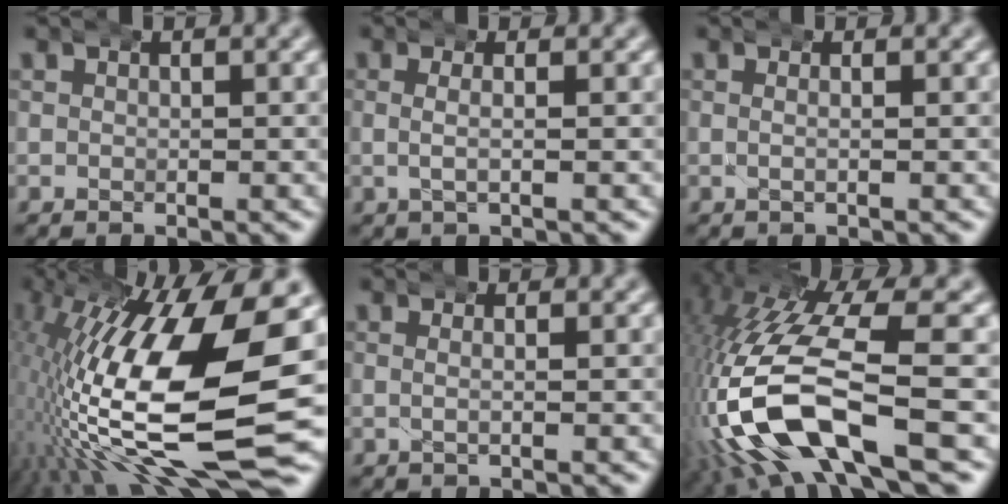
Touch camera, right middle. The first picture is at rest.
{"total": 1.8, "force": [0.0, 0.3, 1.7], "torque": [-0.034, 0.007, -0.002]}
{"total": 0.7, "force": [0.0, -0.3, 0.6], "torque": [-0.010, 0.003, -0.003]}
{"total": 19.0, "force": [-1.9, 7.5, 17.3], "torque": [-0.281, -0.003, -0.016]}
{"total": 0.9, "force": [-0.1, -0.2, 0.9], "torque": [-0.015, 0.005, -0.004]}
{"total": 11.4, "force": [-2.2, 5.5, 9.8], "torque": [-0.239, -0.030, -0.022]}